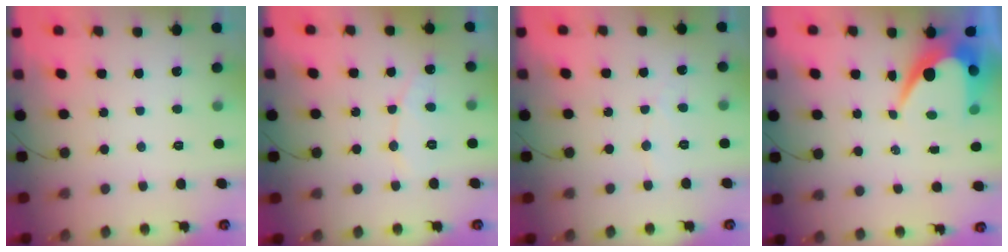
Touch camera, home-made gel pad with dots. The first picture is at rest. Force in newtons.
{"total": 5.7, "press": 5.7, "slide": 0.4}
{"total": 2.5, "press": 2.5, "slide": 0.2}
{"total": 8.2, "press": 8.2, "slide": 0.5}